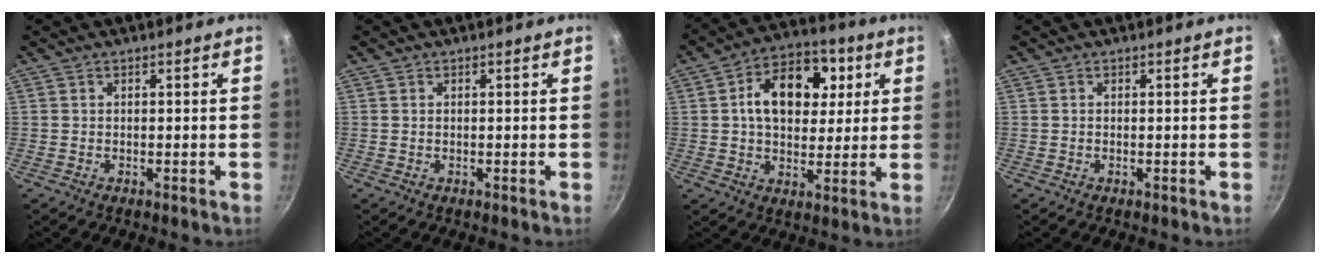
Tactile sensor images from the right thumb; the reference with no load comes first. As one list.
[{"total": 0.0}, {"total": 15.0, "force": [3.5, 9.9, 10.6], "torque": [-0.130, 0.009, 0.049]}, {"total": 0.0}]